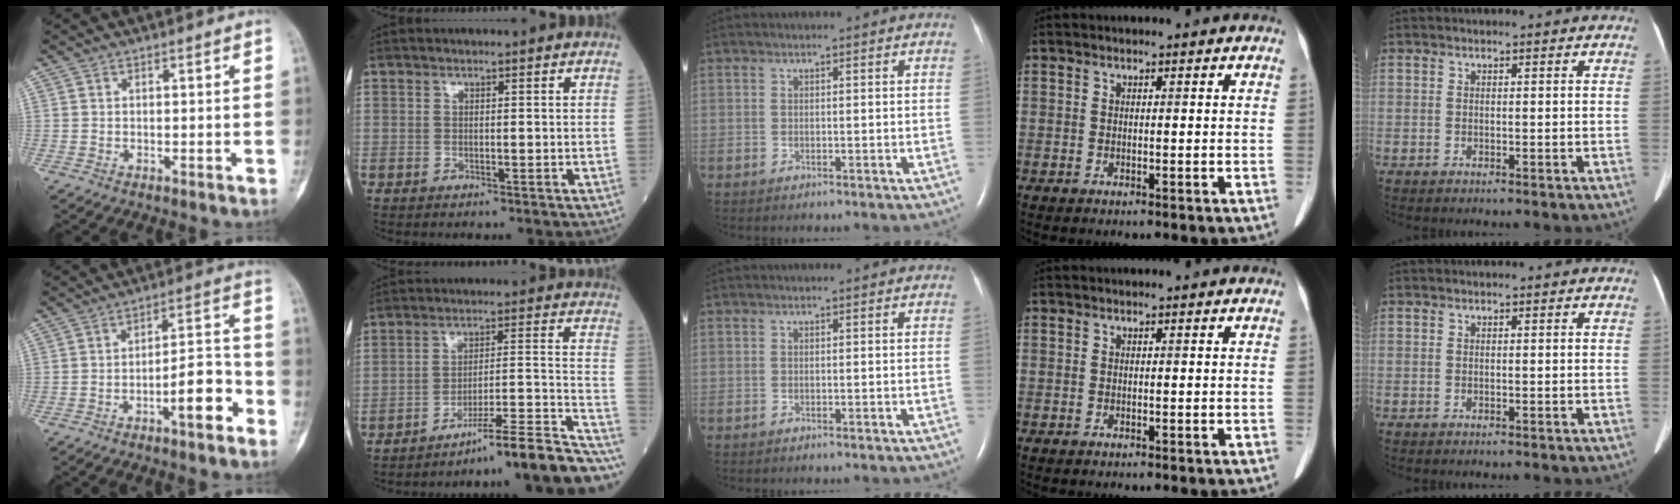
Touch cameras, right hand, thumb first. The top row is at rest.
{"thumb": {"total": 9.2, "force": [-4.3, 2.8, 7.7], "torque": [-0.109, 0.038, -0.065]}, "index": {"total": 19.2, "force": [-16.8, -0.3, 9.3], "torque": [-0.070, 0.027, -0.239]}}